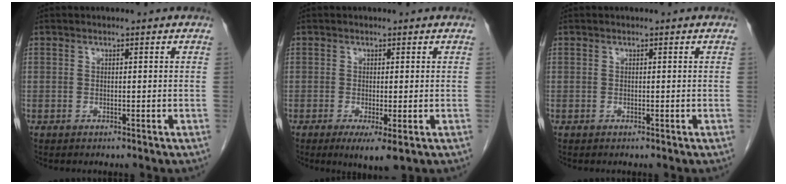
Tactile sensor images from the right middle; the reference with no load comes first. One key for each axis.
{"total": 4.2, "fx": -1.7, "fy": 0.7, "fz": 3.7, "tx": -0.055, "ty": -0.012, "tz": -0.020}
{"total": 0.0}